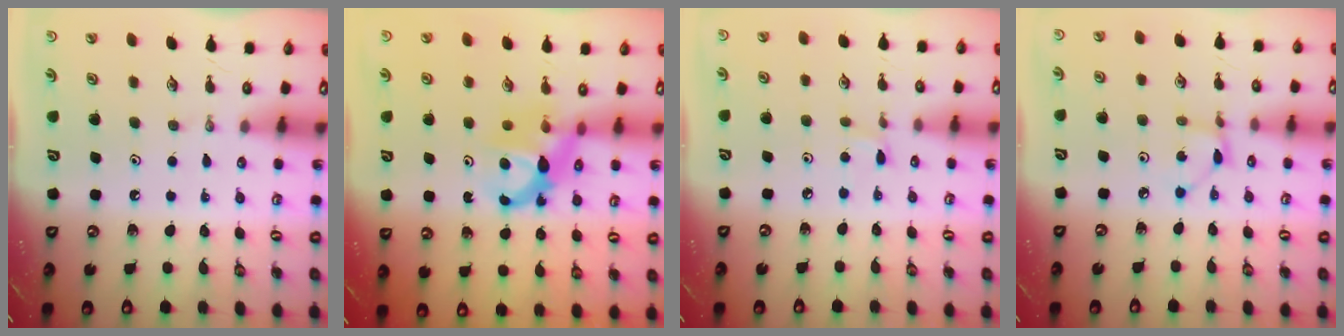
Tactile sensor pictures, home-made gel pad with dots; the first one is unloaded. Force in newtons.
{"total": 6.9, "press": 6.9, "slide": 0.4}
{"total": 1.4, "press": 1.4, "slide": 0.2}
{"total": 2.4, "press": 2.4, "slide": 0.3}